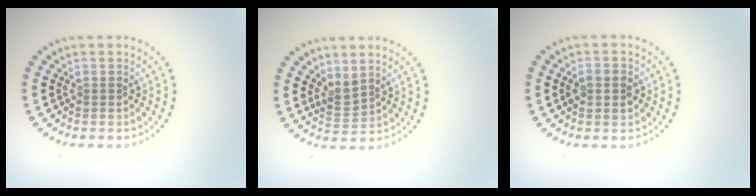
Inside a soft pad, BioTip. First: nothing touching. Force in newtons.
{"total": 1.7, "press": 1.4, "slide": 1.0}
{"total": 2.8, "press": 2.8, "slide": 0.1}